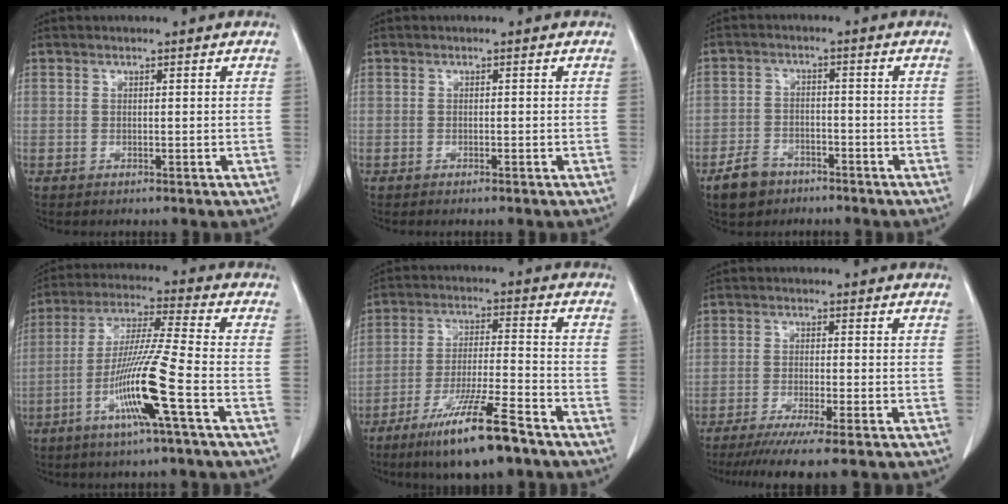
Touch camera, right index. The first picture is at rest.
{"total": 0.5, "force": [-0.4, -0.1, 0.3], "torque": [-0.010, -0.001, -0.007]}
{"total": 5.3, "force": [-3.6, 3.5, 1.8], "torque": [-0.039, 0.005, -0.059]}
{"total": 12.6, "force": [-4.8, -1.2, 11.6], "torque": [-0.228, -0.012, -0.097]}
{"total": 12.8, "force": [-8.6, 0.5, 9.4], "torque": [-0.175, -0.033, -0.153]}
{"total": 8.7, "force": [-6.8, -0.7, 5.5], "torque": [-0.073, -0.022, -0.105]}